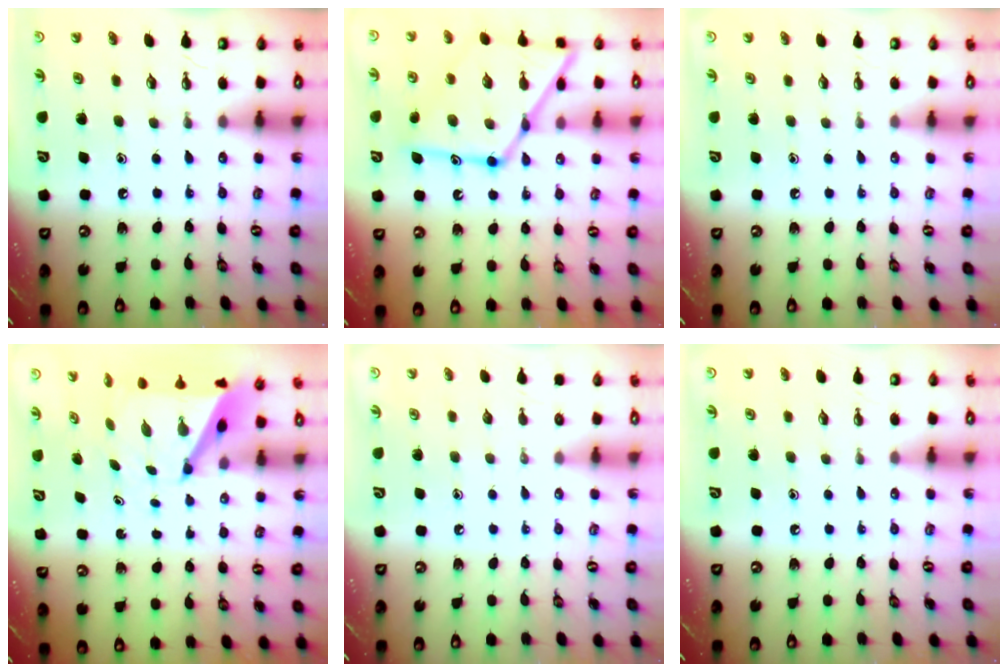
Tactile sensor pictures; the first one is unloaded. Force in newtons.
{"total": 18.7, "press": 18.6, "slide": 1.5}
{"total": 0.0}
{"total": 5.6, "press": 5.6, "slide": 0.4}
{"total": 0.0}
{"total": 0.0}